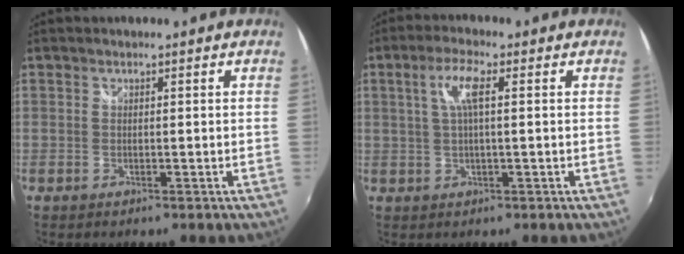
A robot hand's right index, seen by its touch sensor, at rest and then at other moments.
{"total": 5.1, "force": [1.1, 0.8, 4.9], "torque": [-0.095, 0.006, 0.021]}